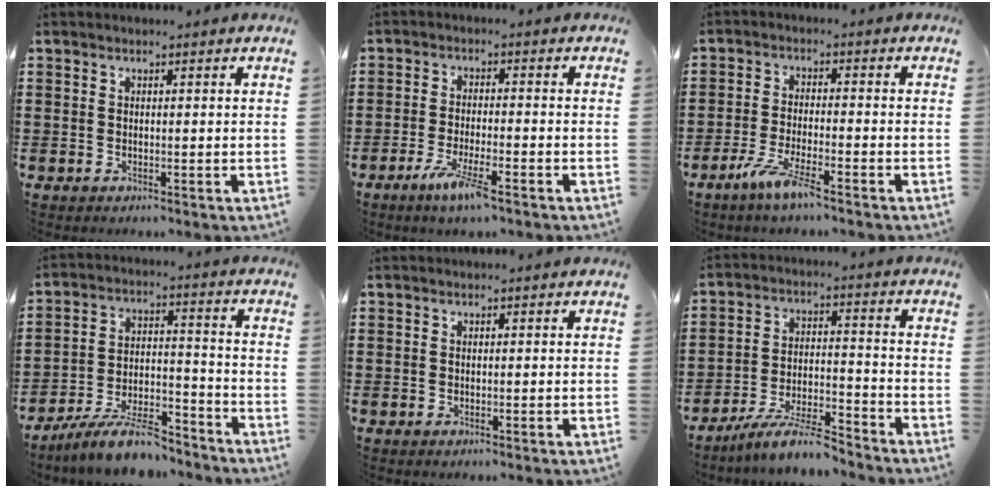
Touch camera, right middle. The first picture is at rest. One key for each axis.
{"total": 5.4, "fx": -3.2, "fy": 0.7, "fz": 4.3, "tx": -0.078, "ty": -0.007, "tz": -0.054}
{"total": 5.4, "fx": -3.7, "fy": 0.4, "fz": 3.9, "tx": -0.081, "ty": -0.011, "tz": -0.067}
{"total": 9.7, "fx": -8.4, "fy": 1.7, "fz": 4.4, "tx": -0.082, "ty": 0.020, "tz": -0.161}
{"total": 0.0}
{"total": 7.7, "fx": -6.9, "fy": 0.7, "fz": 3.3, "tx": -0.064, "ty": 0.006, "tz": -0.131}